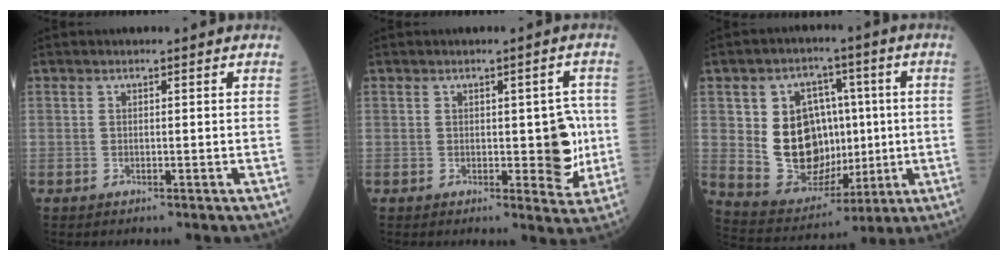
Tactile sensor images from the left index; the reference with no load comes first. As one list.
[{"total": 5.8, "force": [-0.4, 2.7, 5.1], "torque": [-0.055, 0.005, 0.005]}, {"total": 13.6, "force": [1.0, 10.1, 9.0], "torque": [-0.172, 0.029, 0.045]}]